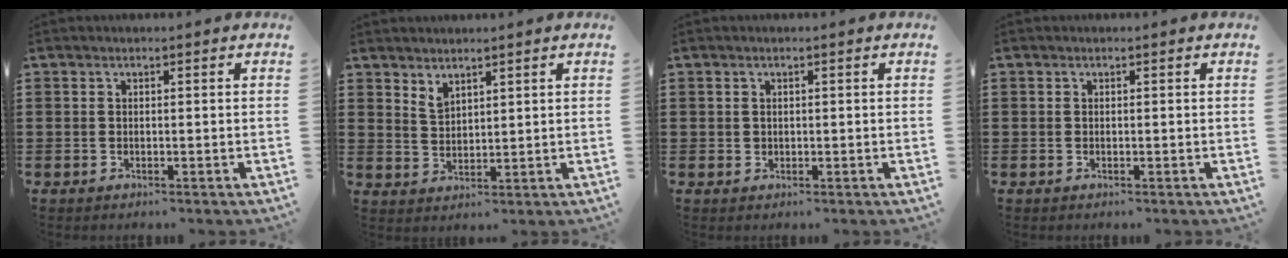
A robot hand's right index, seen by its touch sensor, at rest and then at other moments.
{"total": 2.5, "force": [2.2, 0.9, 0.4], "torque": [-0.013, 0.001, 0.043]}
{"total": 0.7, "force": [0.3, 0.7, 0.2], "torque": [-0.006, 0.003, 0.006]}
{"total": 0.0}